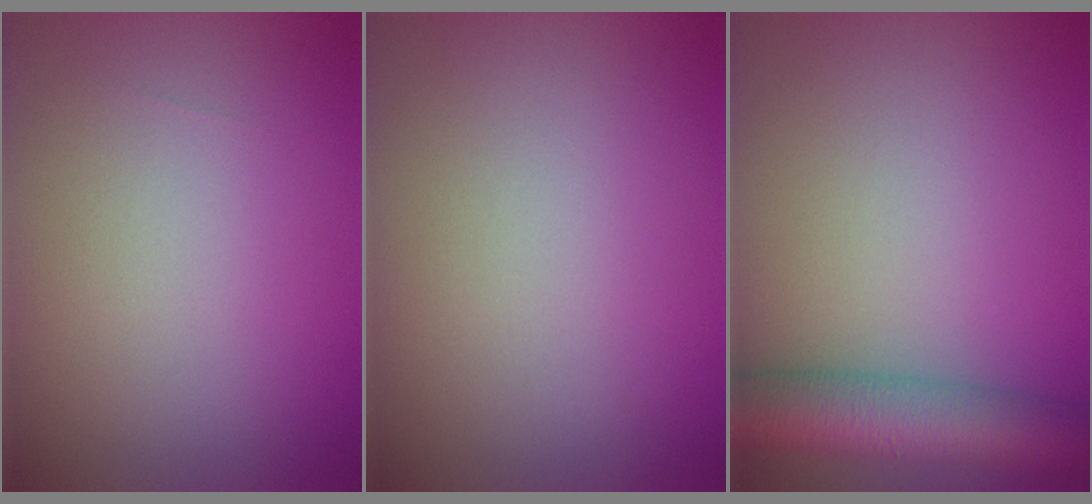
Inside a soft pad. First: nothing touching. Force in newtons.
{"total": 0.0}
{"total": 7.4, "press": 7.4, "slide": 0.3}